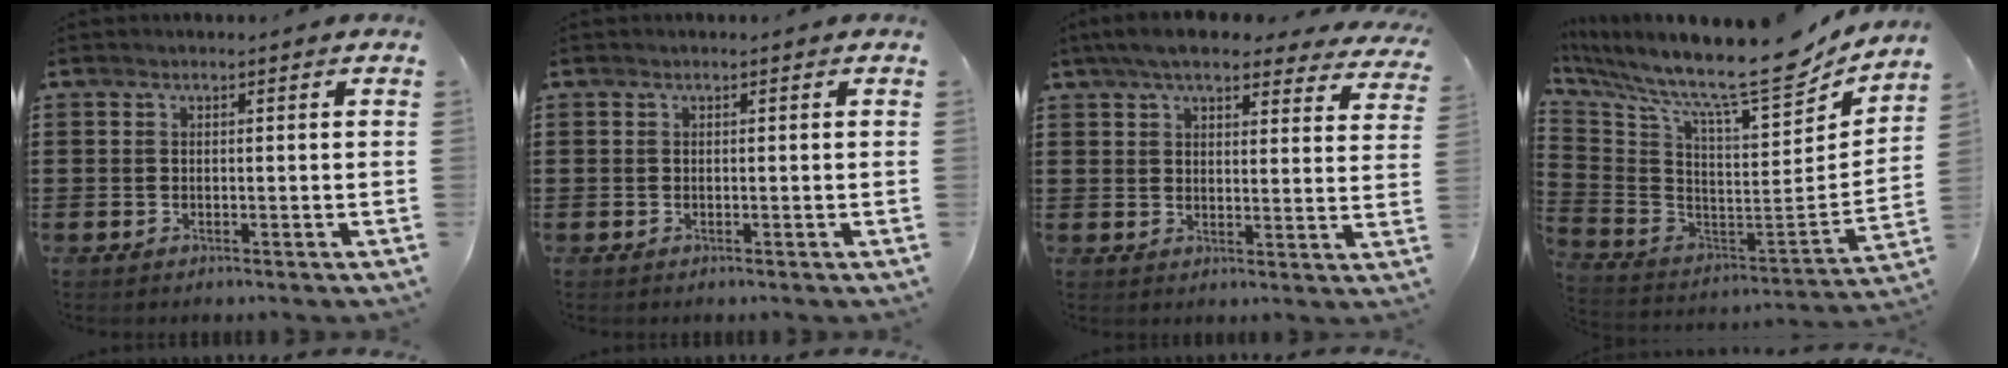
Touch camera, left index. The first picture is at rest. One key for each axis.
{"total": 0.0}
{"total": 6.9, "fx": 5.9, "fy": 1.2, "fz": 3.3, "tx": -0.076, "ty": -0.014, "tz": 0.107}
{"total": 12.4, "fx": 10.1, "fy": 1.7, "fz": 6.9, "tx": -0.139, "ty": -0.098, "tz": 0.160}